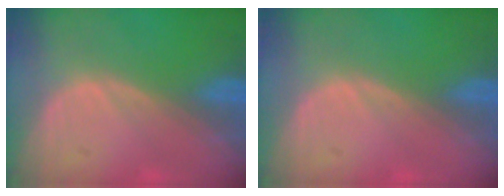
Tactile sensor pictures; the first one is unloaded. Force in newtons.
{"total": 0.0}